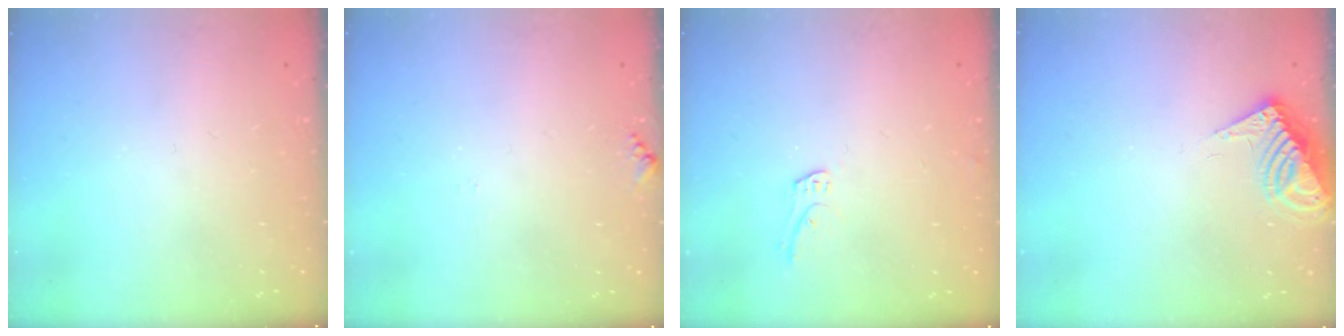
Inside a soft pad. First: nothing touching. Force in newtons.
{"total": 5.4, "press": 5.3, "slide": 0.6}
{"total": 5.5, "press": 5.5, "slide": 0.1}
{"total": 9.4, "press": 9.4, "slide": 0.7}